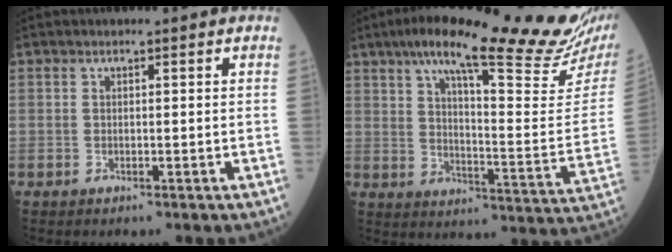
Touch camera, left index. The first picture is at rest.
{"total": 27.7, "force": [21.2, 1.9, 17.8], "torque": [-0.243, -0.029, 0.274]}